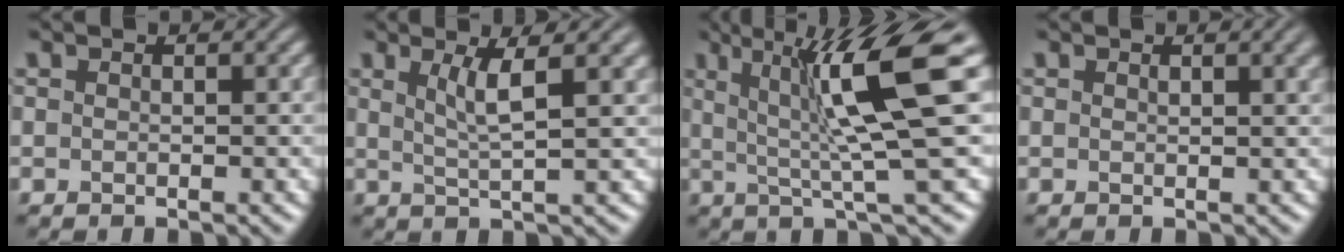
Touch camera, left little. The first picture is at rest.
{"total": 4.3, "force": [1.6, 0.8, 3.8], "torque": [-0.066, 0.002, 0.029]}
{"total": 10.5, "force": [2.4, 1.6, 10.1], "torque": [-0.146, 0.003, 0.040]}
{"total": 2.2, "force": [1.1, 0.7, 1.7], "torque": [-0.016, 0.002, 0.017]}